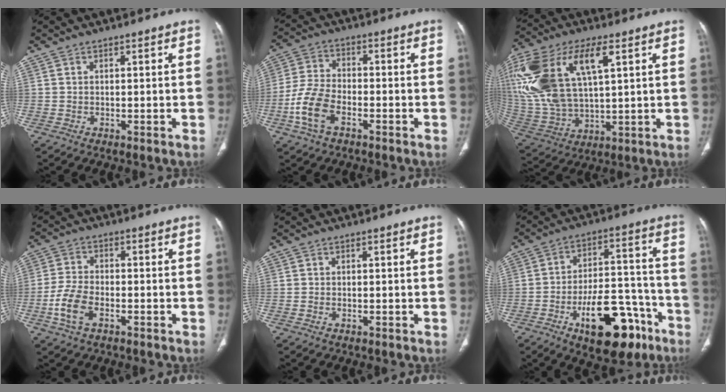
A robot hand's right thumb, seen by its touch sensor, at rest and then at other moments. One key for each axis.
{"total": 9.5, "fx": -4.0, "fy": 5.2, "fz": 6.8, "tx": -0.150, "ty": 0.020, "tz": -0.080}
{"total": 26.0, "fx": 8.7, "fy": 12.7, "fz": 21.0, "tx": -0.474, "ty": 0.002, "tz": 0.168}
{"total": 7.4, "fx": -3.1, "fy": 4.0, "fz": 5.4, "tx": -0.119, "ty": 0.013, "tz": -0.062}
{"total": 0.7, "fx": -0.4, "fy": 0.4, "fz": 0.5, "tx": -0.014, "ty": 0.006, "tz": -0.005}
{"total": 19.0, "fx": -9.9, "fy": 8.7, "fz": 13.7, "tx": -0.177, "ty": 0.072, "tz": -0.141}